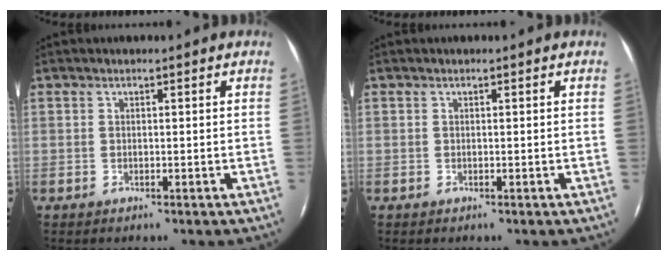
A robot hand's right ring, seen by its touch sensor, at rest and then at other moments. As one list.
[{"total": 0.0}]